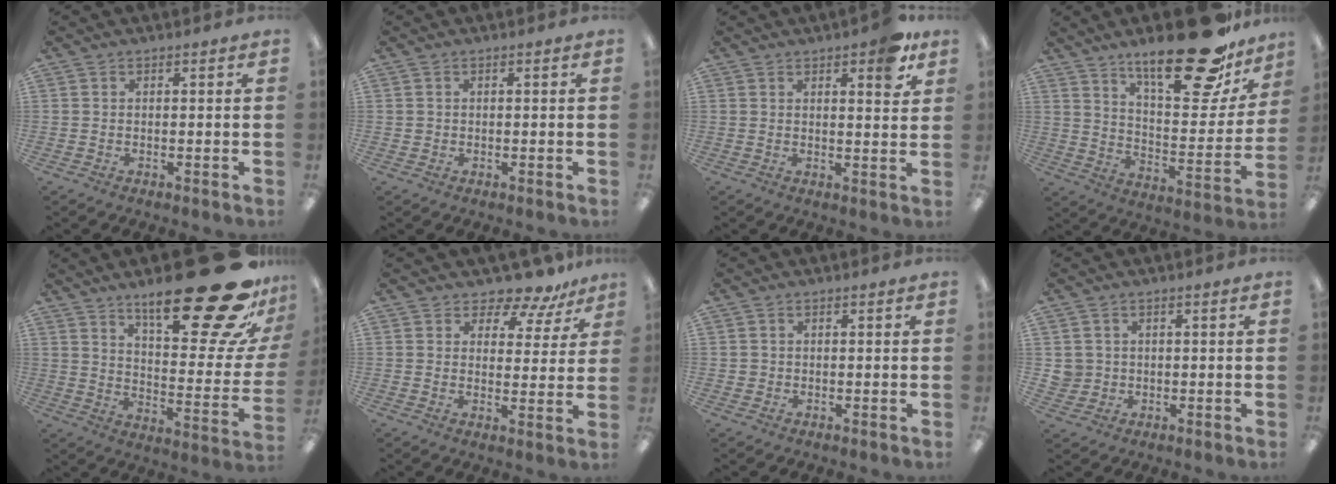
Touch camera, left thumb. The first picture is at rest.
{"total": 0.8, "force": [0.0, 0.8, -0.2], "torque": [0.005, 0.003, -0.001]}
{"total": 6.3, "force": [4.2, 1.9, 4.4], "torque": [-0.050, -0.020, 0.063]}
{"total": 25.1, "force": [18.3, 8.4, 14.9], "torque": [-0.205, -0.124, 0.298]}
{"total": 30.8, "force": [19.5, 9.5, 21.9], "torque": [-0.290, -0.136, 0.315]}
{"total": 7.1, "force": [6.3, 2.7, 1.7], "torque": [-0.022, -0.051, 0.112]}
{"total": 1.0, "force": [-0.1, 1.0, -0.2], "torque": [0.004, 0.004, -0.003]}
{"total": 3.3, "force": [0.5, 3.3, -0.2], "torque": [-0.007, 0.006, 0.010]}